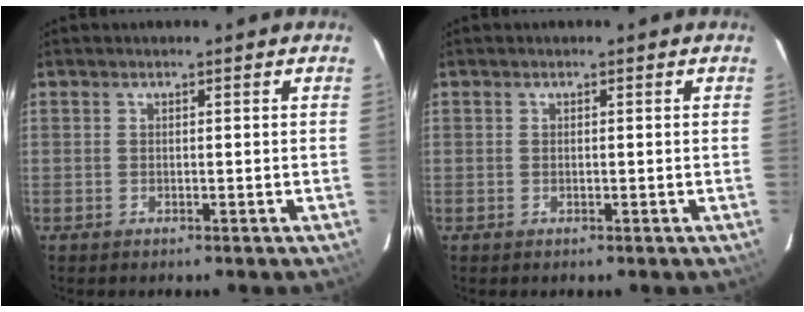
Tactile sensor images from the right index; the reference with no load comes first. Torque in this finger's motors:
{"motor_torque": [-0.21, -0.08, -0.01, 0.00]}